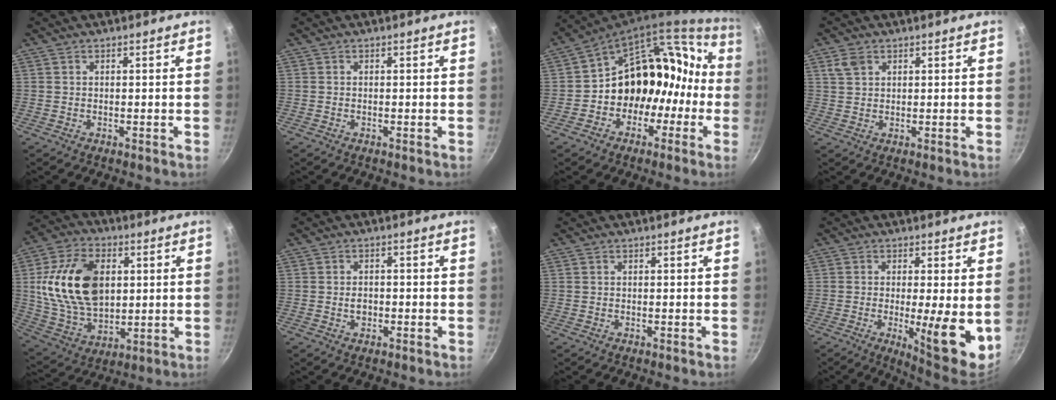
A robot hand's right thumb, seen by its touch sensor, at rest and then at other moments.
{"total": 0.0}
{"total": 17.6, "force": [-4.2, 15.0, 8.1], "torque": [-0.040, 0.111, -0.062]}
{"total": 3.2, "force": [1.6, 2.2, 1.6], "torque": [-0.023, 0.000, 0.034]}
{"total": 20.3, "force": [3.3, 13.3, 14.9], "torque": [-0.258, -0.005, 0.068]}
{"total": 2.3, "force": [-0.7, 1.7, 1.4], "torque": [-0.013, 0.008, -0.011]}
{"total": 0.0}
{"total": 10.6, "force": [-0.7, 2.0, 10.4], "torque": [-0.136, -0.024, -0.006]}